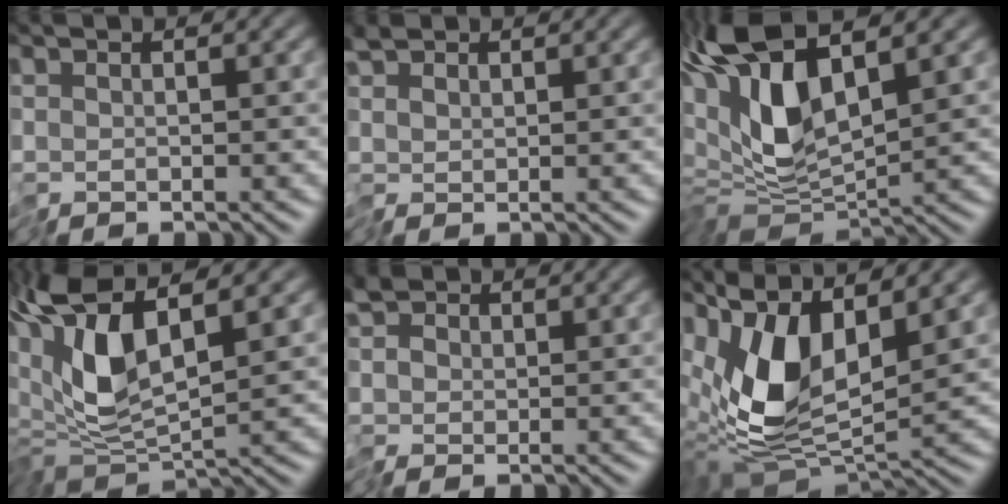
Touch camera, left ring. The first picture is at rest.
{"total": 1.7, "force": [0.7, 1.3, 0.9], "torque": [-0.026, 0.005, 0.011]}
{"total": 10.6, "force": [2.6, 5.1, 8.9], "torque": [-0.206, -0.006, 0.045]}
{"total": 8.3, "force": [1.3, 3.0, 7.7], "torque": [-0.170, 0.003, 0.019]}
{"total": 2.2, "force": [0.1, 1.9, 1.0], "torque": [-0.023, 0.005, -0.008]}
{"total": 9.7, "force": [1.4, 4.4, 8.5], "torque": [-0.180, -0.007, 0.020]}